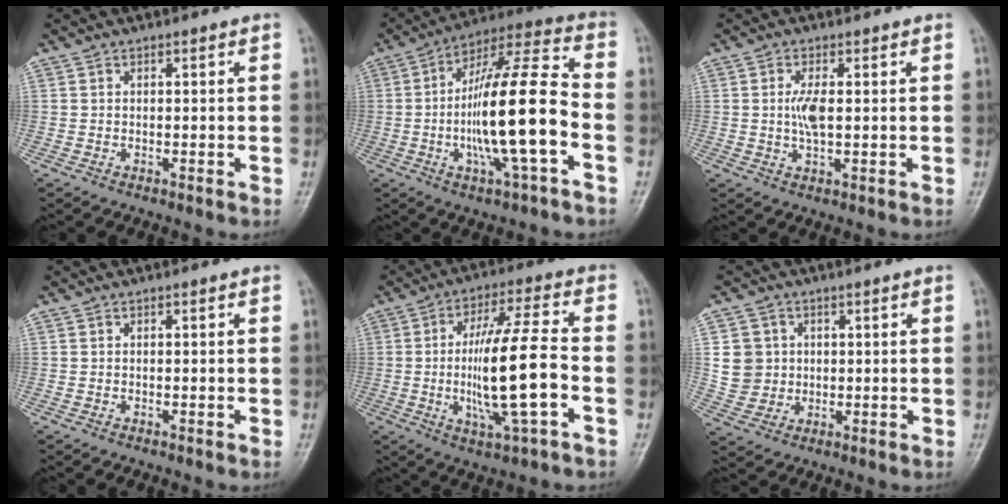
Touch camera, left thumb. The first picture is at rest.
{"total": 19.5, "force": [-3.8, 3.8, 18.7], "torque": [-0.347, 0.031, -0.067]}
{"total": 4.2, "force": [0.4, 1.7, 3.8], "torque": [-0.080, -0.003, 0.009]}
{"total": 0.0}
{"total": 15.5, "force": [-2.6, 2.7, 15.0], "torque": [-0.287, 0.017, -0.044]}
{"total": 6.8, "force": [1.2, 6.4, 1.7], "torque": [-0.006, -0.002, 0.024]}